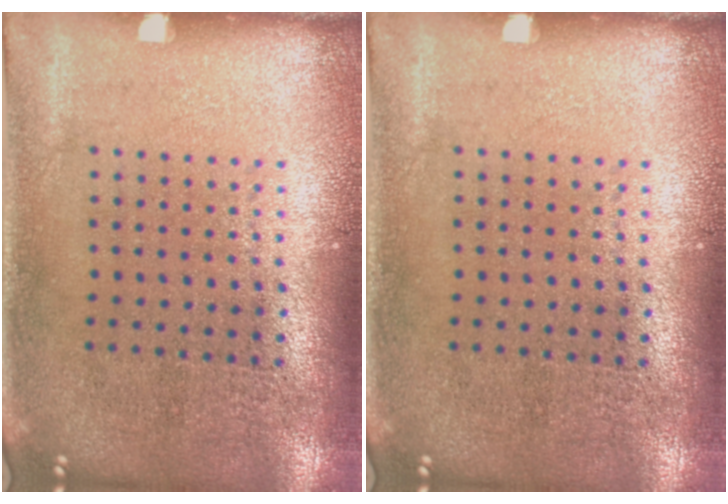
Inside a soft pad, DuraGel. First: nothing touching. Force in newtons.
{"total": 0.0}